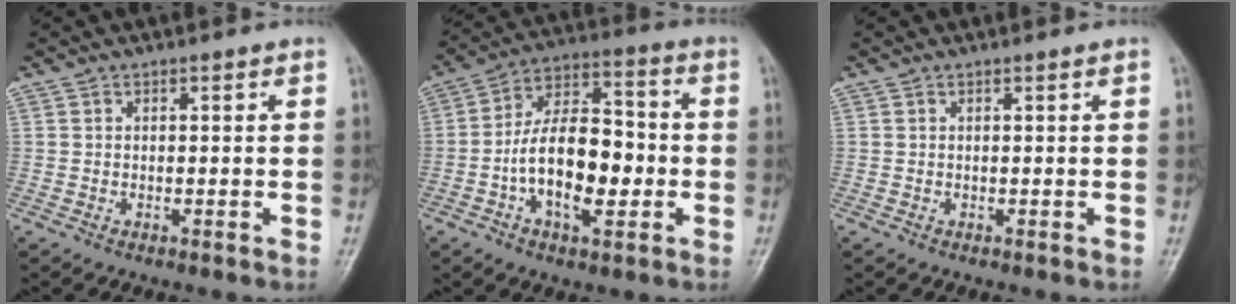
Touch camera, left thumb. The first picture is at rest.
{"total": 15.3, "force": [-3.0, 8.1, 12.7], "torque": [-0.206, 0.032, -0.059]}
{"total": 0.0}